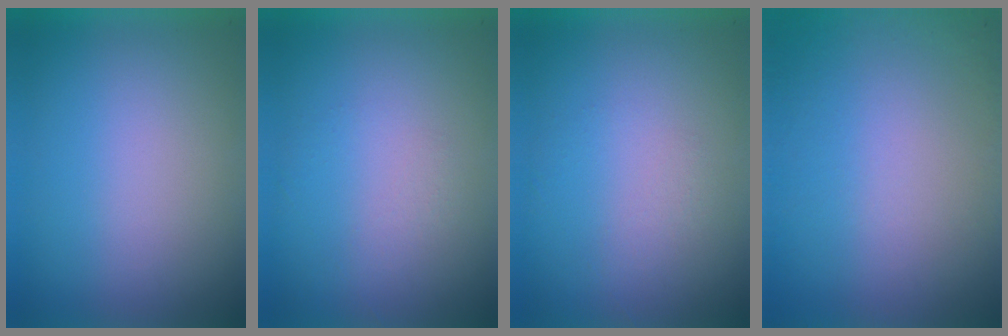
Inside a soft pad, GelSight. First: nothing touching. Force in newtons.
{"total": 1.2}
{"total": 1.2}
{"total": 7.0}